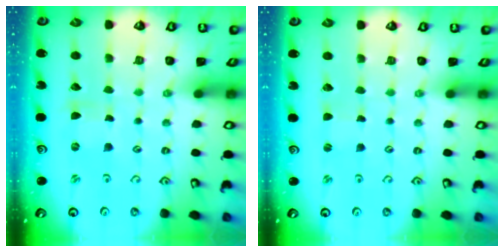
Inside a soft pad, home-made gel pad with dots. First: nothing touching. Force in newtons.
{"total": 0.0}